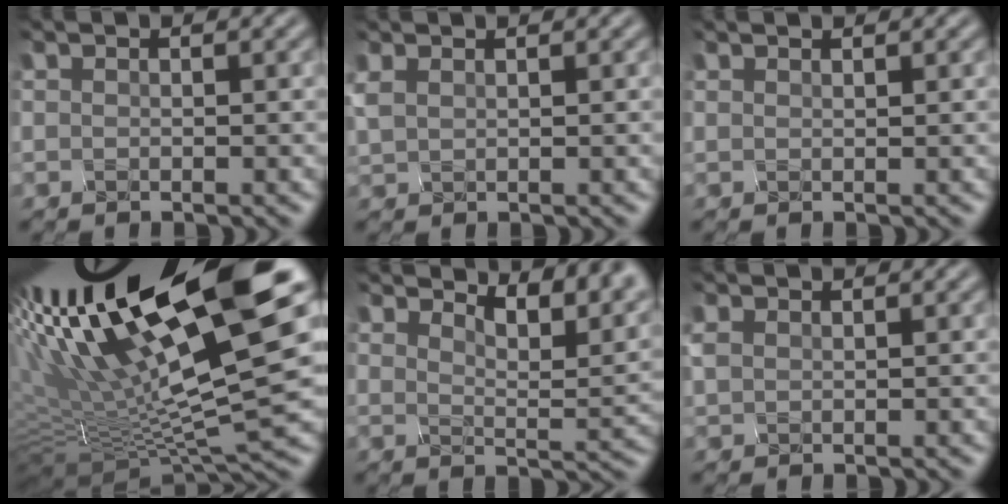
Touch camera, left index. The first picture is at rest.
{"total": 1.0, "force": [0.7, 0.4, 0.7], "torque": [-0.038, 0.007, 0.026]}
{"total": 0.0}
{"total": 16.9, "force": [2.5, 3.3, 16.4], "torque": [-0.282, -0.012, 0.074]}
{"total": 6.7, "force": [5.2, 2.0, 3.7], "torque": [-0.067, -0.006, 0.081]}
{"total": 0.0}